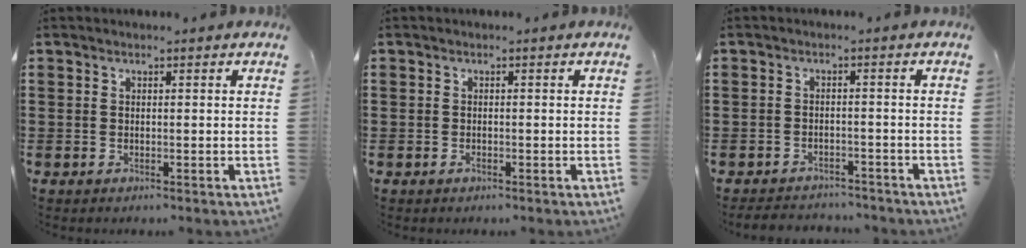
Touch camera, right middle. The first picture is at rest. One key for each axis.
{"total": 0.7, "fx": -0.5, "fy": 0.4, "fz": 0.3, "tx": -0.005, "ty": 0.000, "tz": -0.011}
{"total": 2.7, "fx": -2.6, "fy": 0.4, "fz": -0.1, "tx": -0.005, "ty": 0.000, "tz": -0.057}